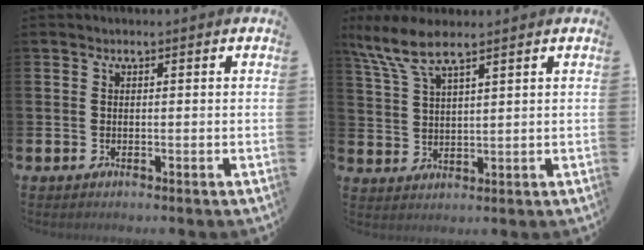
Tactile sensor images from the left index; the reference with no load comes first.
{"total": 6.9, "force": [5.6, 1.4, 3.8], "torque": [-0.097, -0.009, 0.102]}